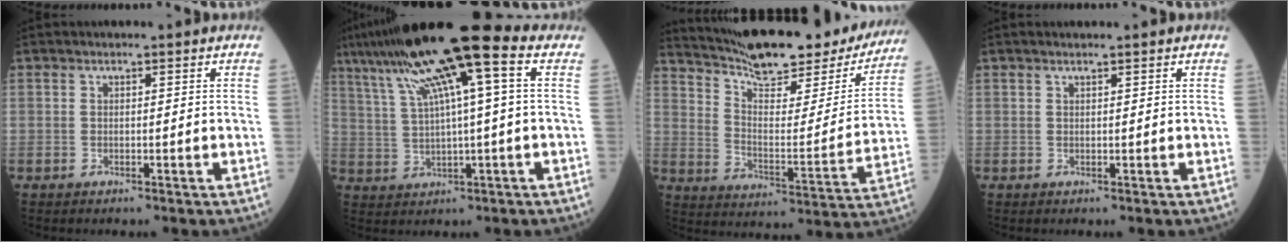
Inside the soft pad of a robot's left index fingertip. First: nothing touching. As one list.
[{"total": 14.3, "force": [6.7, 0.4, 12.6], "torque": [-0.226, 0.036, 0.115]}, {"total": 25.4, "force": [22.1, 6.0, 11.0], "torque": [-0.174, -0.022, 0.301]}, {"total": 1.0, "force": [0.8, -0.2, 0.5], "torque": [-0.009, 0.005, 0.017]}]